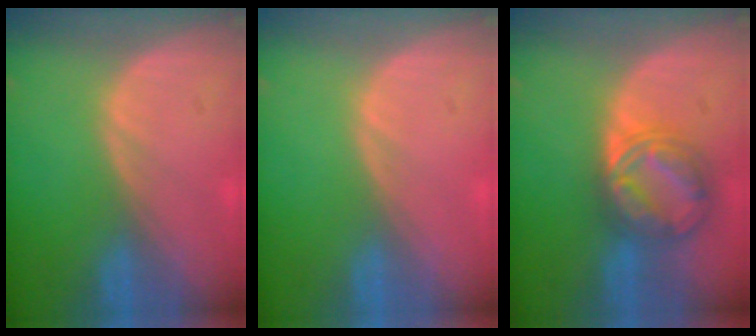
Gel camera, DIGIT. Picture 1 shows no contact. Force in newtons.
{"total": 0.0}
{"total": 7.7, "press": 7.6, "slide": 0.5}